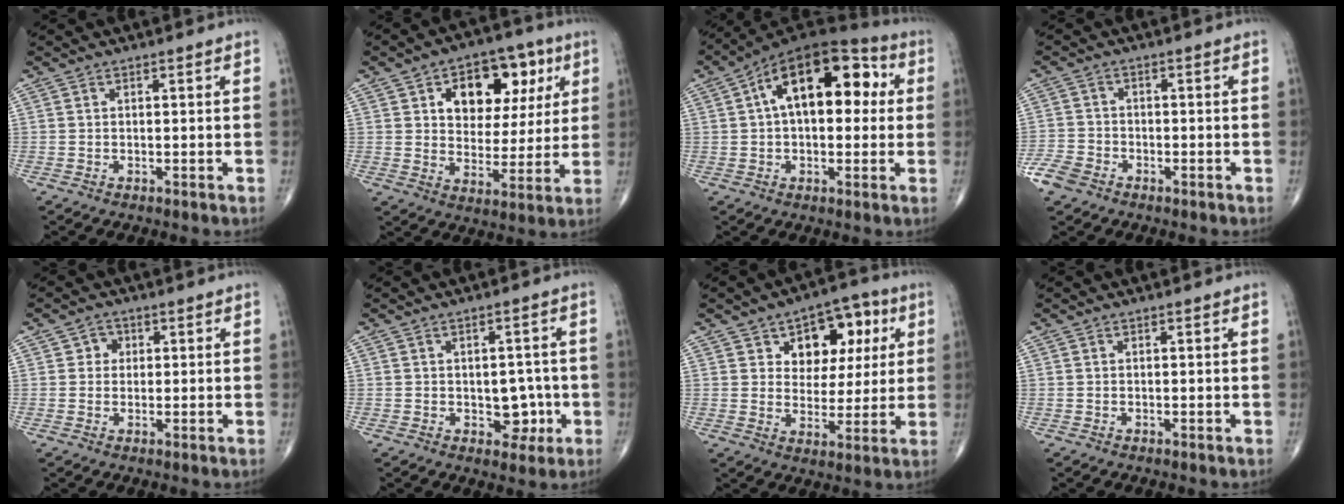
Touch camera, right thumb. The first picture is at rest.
{"total": 15.5, "force": [5.7, 10.0, 10.3], "torque": [-0.097, -0.005, 0.090]}
{"total": 18.4, "force": [3.9, 10.0, 14.9], "torque": [-0.201, 0.035, 0.048]}
{"total": 4.8, "force": [-3.1, 3.2, 1.8], "torque": [-0.038, 0.012, -0.061]}
{"total": 2.4, "force": [0.6, 2.2, 0.7], "torque": [0.007, 0.002, 0.002]}
{"total": 5.3, "force": [-1.1, 3.8, 3.5], "torque": [-0.009, 0.005, -0.010]}
{"total": 12.4, "force": [4.8, 8.1, 8.0], "torque": [-0.060, -0.008, 0.068]}
{"total": 0.0}